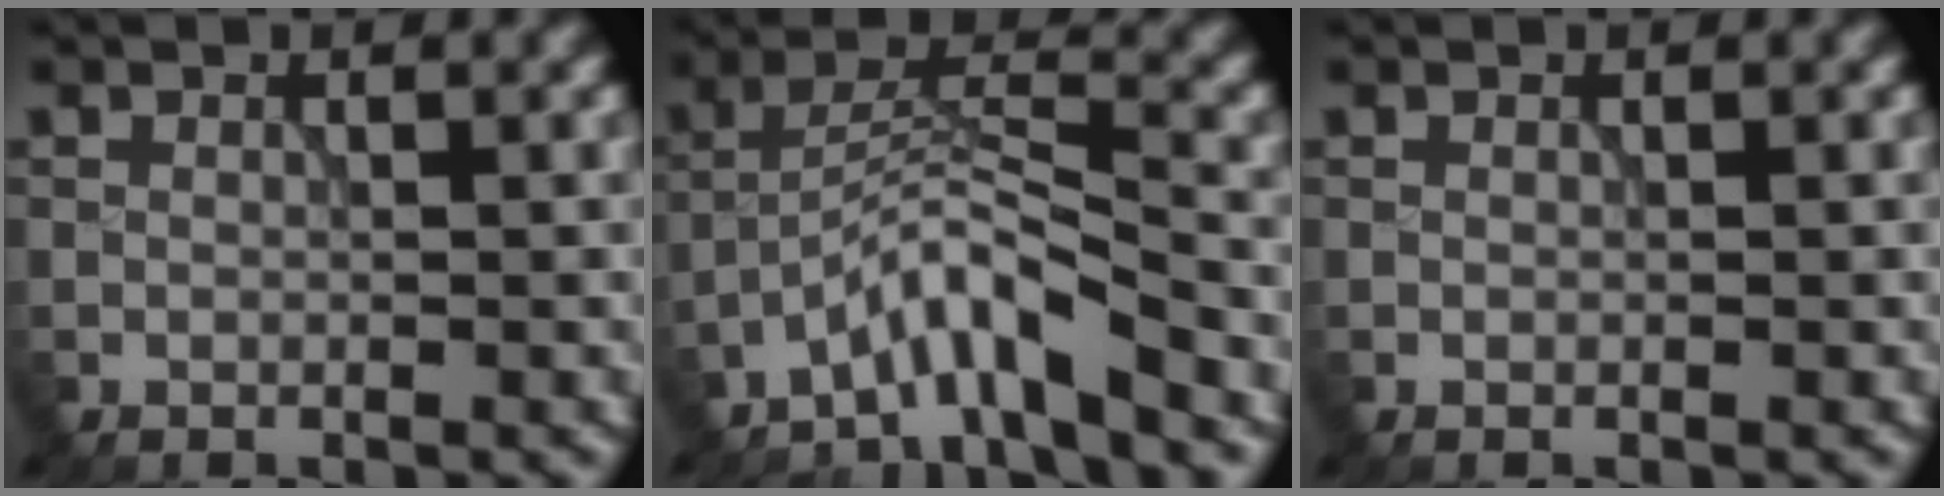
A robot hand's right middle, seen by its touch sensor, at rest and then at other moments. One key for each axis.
{"total": 5.4, "fx": -4.2, "fy": 0.6, "fz": 3.3, "tx": -0.056, "ty": 0.012, "tz": -0.085}
{"total": 0.0}